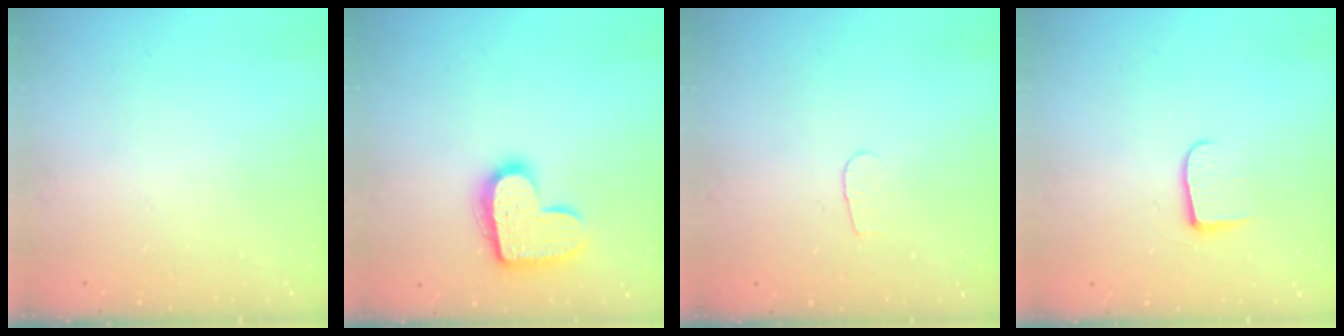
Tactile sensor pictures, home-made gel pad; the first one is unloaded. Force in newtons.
{"total": 15.0, "press": 15.0, "slide": 0.7}
{"total": 3.1, "press": 3.1, "slide": 0.2}
{"total": 7.4, "press": 7.4, "slide": 0.6}